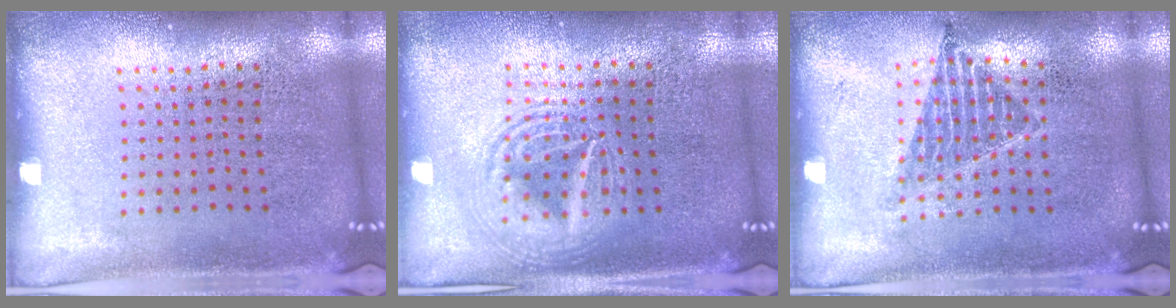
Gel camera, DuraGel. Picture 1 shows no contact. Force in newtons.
{"total": 2.9, "press": 2.8, "slide": 0.3}
{"total": 0.9, "press": 0.8, "slide": 0.4}